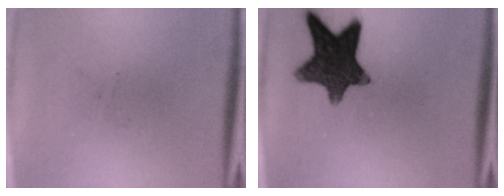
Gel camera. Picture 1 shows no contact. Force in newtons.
{"total": 12.8}